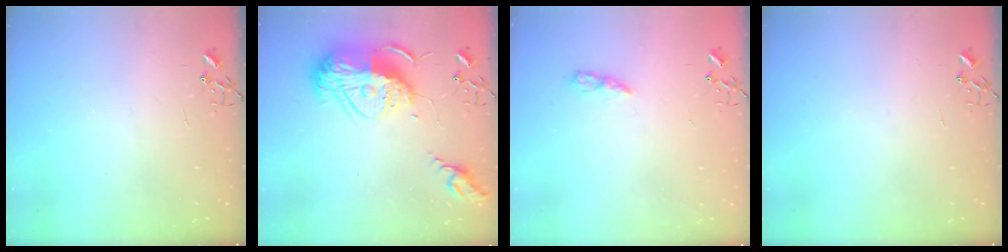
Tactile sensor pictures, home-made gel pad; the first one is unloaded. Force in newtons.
{"total": 19.8, "press": 19.7, "slide": 2.1}
{"total": 6.0, "press": 6.0, "slide": 0.2}
{"total": 0.0}